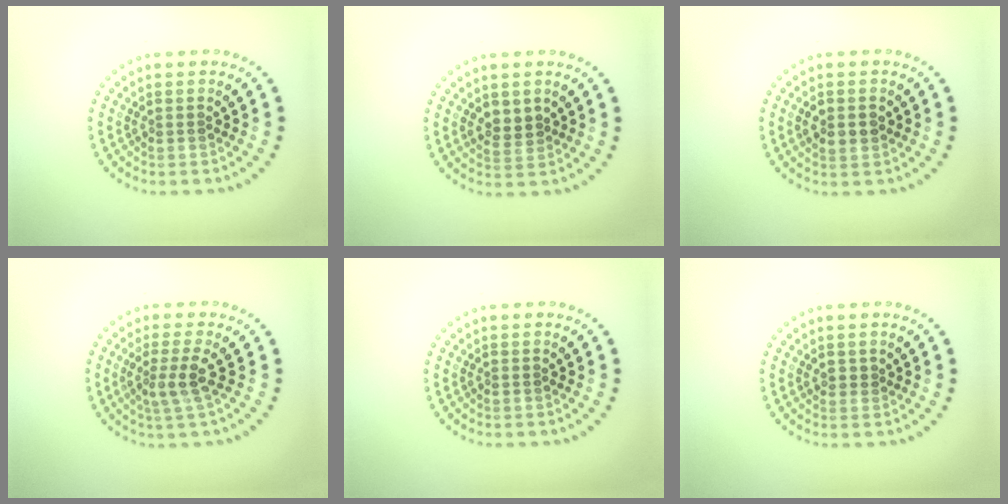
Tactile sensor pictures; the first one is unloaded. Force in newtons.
{"total": 1.8, "press": 1.7, "slide": 0.7}
{"total": 2.4, "press": 2.4, "slide": 0.1}
{"total": 2.4, "press": 1.9, "slide": 1.6}
{"total": 0.0}
{"total": 0.6, "press": 0.3, "slide": 0.5}